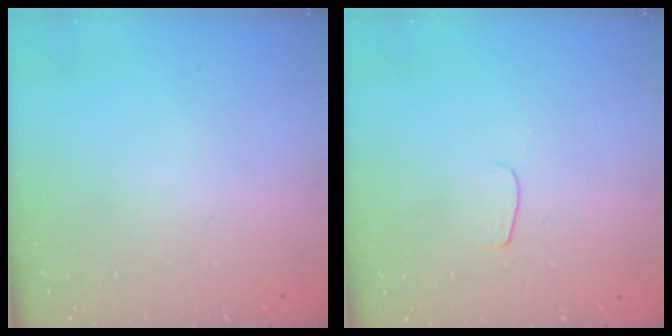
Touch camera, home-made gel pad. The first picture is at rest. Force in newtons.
{"total": 3.0, "press": 3.0, "slide": 0.4}